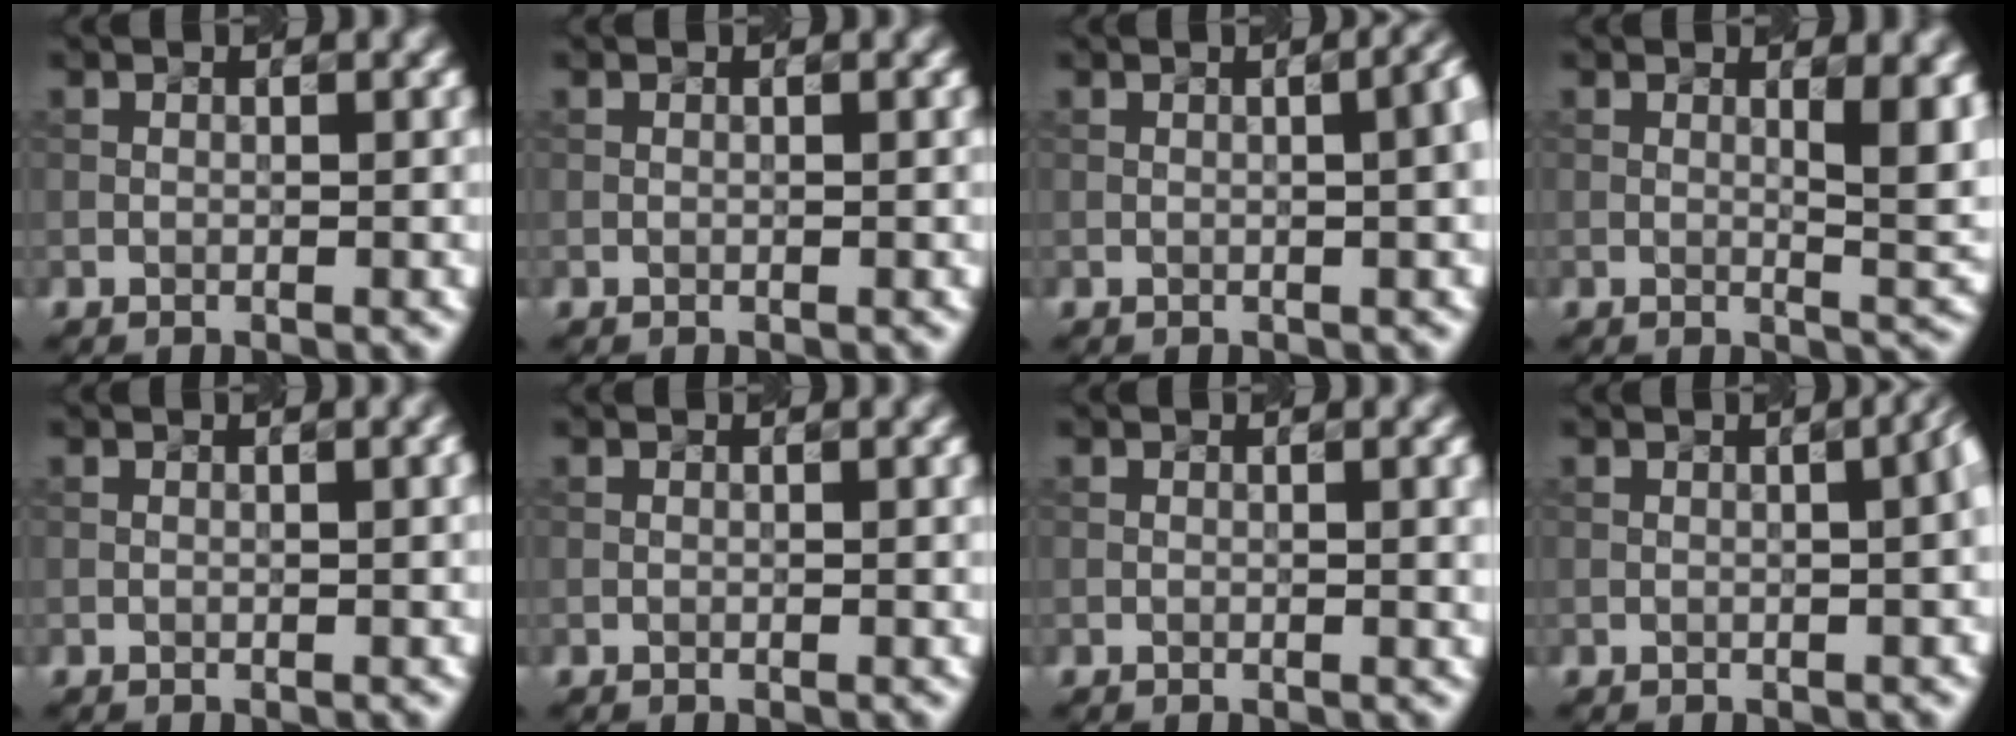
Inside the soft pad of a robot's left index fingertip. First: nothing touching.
{"total": 0.0}
{"total": 5.4, "force": [0.7, 2.6, 4.7], "torque": [-0.011, 0.037, -0.004]}
{"total": 4.7, "force": [1.1, 1.3, 4.4], "torque": [-0.050, -0.004, 0.025]}
{"total": 1.7, "force": [0.3, 0.5, 1.6], "torque": [-0.016, 0.007, 0.001]}
{"total": 0.7, "force": [0.1, 0.3, 0.7], "torque": [-0.006, 0.004, 0.001]}
{"total": 2.0, "force": [0.4, 0.6, 1.9], "torque": [-0.015, 0.006, 0.006]}
{"total": 4.5, "force": [0.5, 2.0, 4.0], "torque": [-0.007, 0.031, -0.002]}